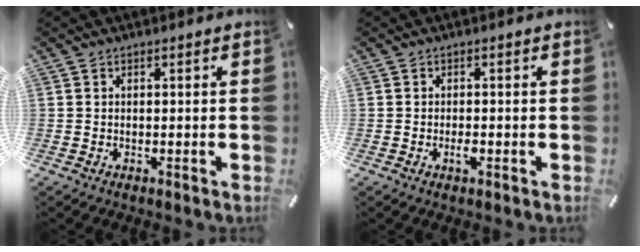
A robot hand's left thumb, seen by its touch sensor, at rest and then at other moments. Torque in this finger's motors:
{"motor_torque": [1.37, 2.36, 0.43, 0.04, 0.02]}